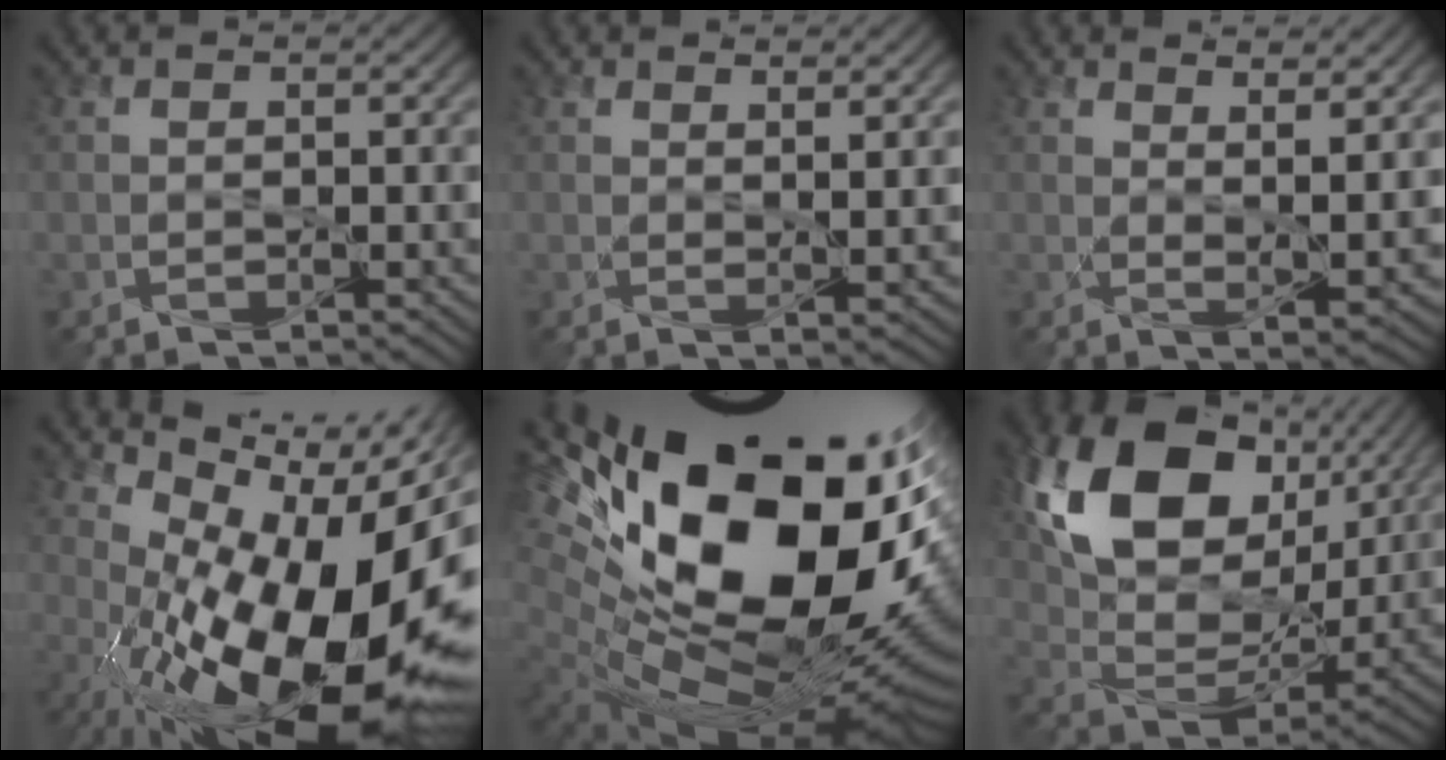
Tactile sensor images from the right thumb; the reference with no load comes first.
{"total": 2.5, "force": [1.9, 0.3, 1.6], "torque": [-0.029, -0.003, 0.041]}
{"total": 5.6, "force": [3.7, 1.2, 4.0], "torque": [-0.074, -0.009, 0.071]}
{"total": 20.8, "force": [-3.4, 9.1, 18.4], "torque": [-0.282, -0.034, -0.045]}
{"total": 22.4, "force": [5.8, 13.1, 17.3], "torque": [-0.341, -0.025, 0.133]}
{"total": 17.6, "force": [6.7, 11.7, 11.3], "torque": [-0.242, 0.011, 0.134]}